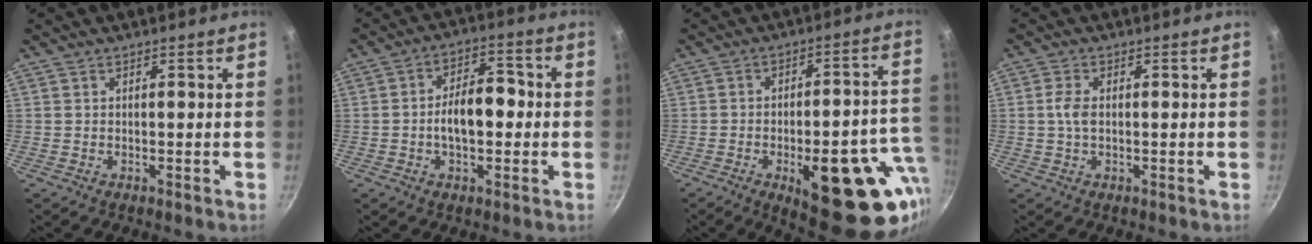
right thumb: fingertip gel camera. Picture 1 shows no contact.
{"total": 9.4, "force": [-1.1, 5.3, 7.7], "torque": [-0.093, 0.030, -0.023]}
{"total": 24.9, "force": [-7.7, 10.3, 21.4], "torque": [-0.218, 0.014, -0.090]}
{"total": 3.2, "force": [0.0, 1.9, 2.6], "torque": [-0.055, 0.005, -0.002]}